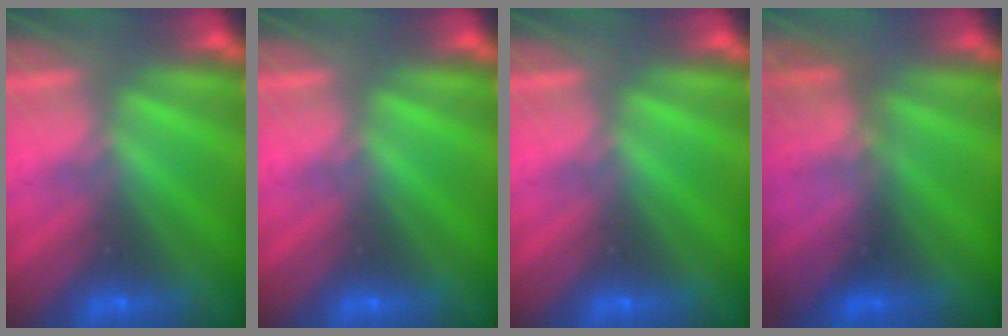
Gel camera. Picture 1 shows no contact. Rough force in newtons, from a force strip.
{"total": 0.0}
{"total": 0.0}
{"total": 2.7}